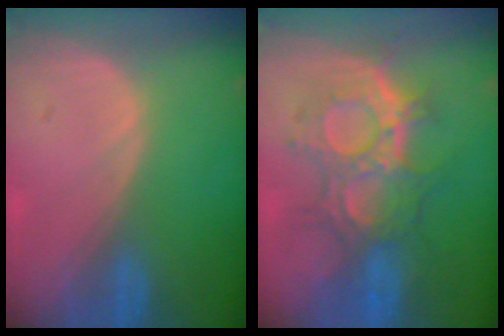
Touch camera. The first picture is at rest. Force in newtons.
{"total": 9.4, "press": 9.4, "slide": 1.1}